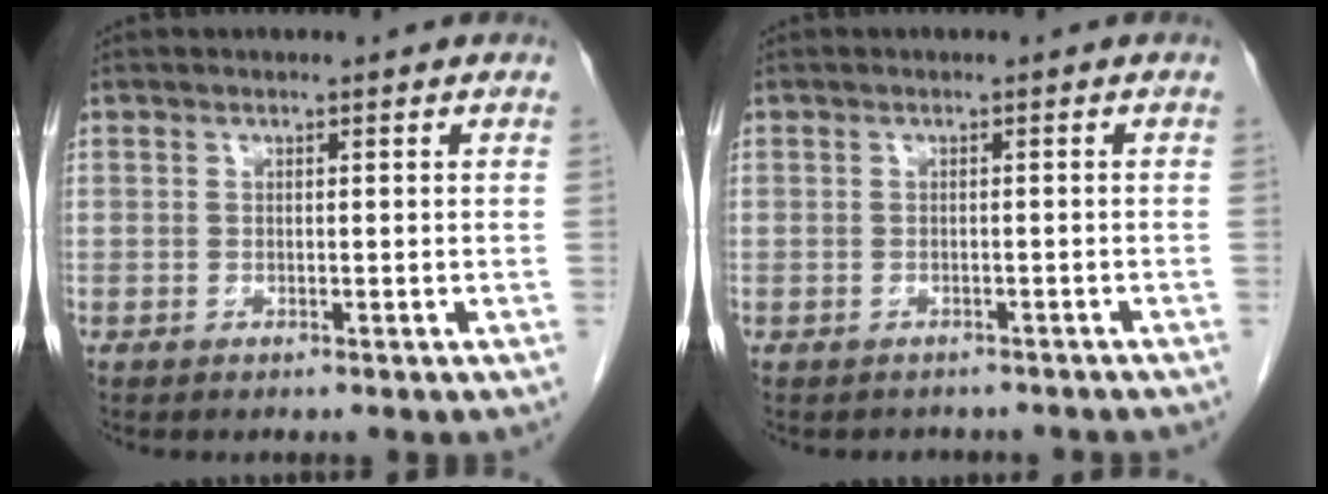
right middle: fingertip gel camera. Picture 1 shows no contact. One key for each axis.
{"total": 5.0, "fx": -4.5, "fy": 1.9, "fz": 1.2, "tx": -0.015, "ty": 0.000, "tz": -0.048}